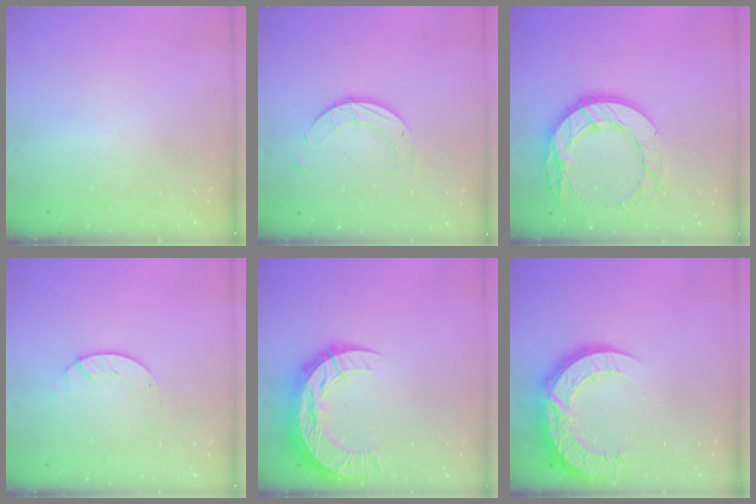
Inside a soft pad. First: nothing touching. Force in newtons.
{"total": 5.6, "press": 5.6, "slide": 0.1}
{"total": 16.6, "press": 16.6, "slide": 1.5}
{"total": 1.2, "press": 1.1, "slide": 0.2}
{"total": 15.4, "press": 15.3, "slide": 1.1}
{"total": 16.3, "press": 16.3, "slide": 1.4}